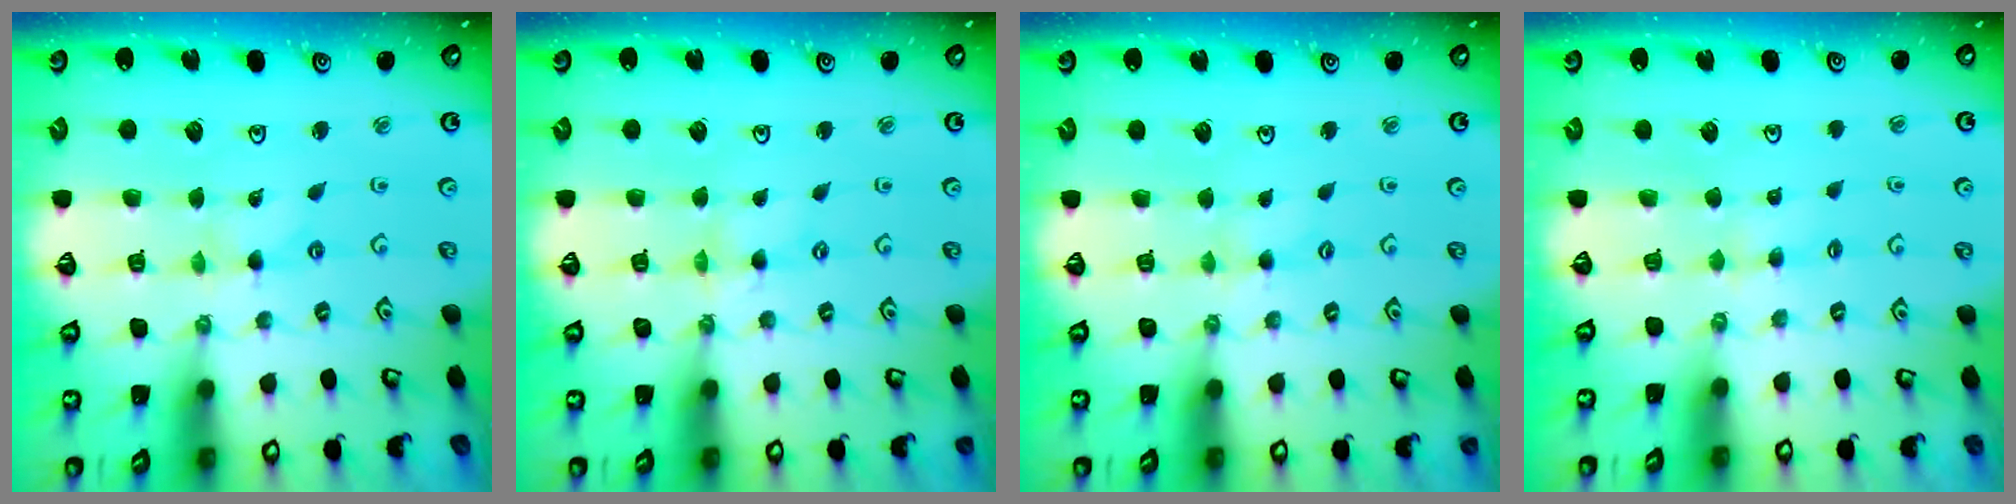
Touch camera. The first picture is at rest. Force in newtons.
{"total": 0.0}
{"total": 1.5, "press": 1.4, "slide": 0.3}
{"total": 3.2, "press": 3.1, "slide": 0.5}